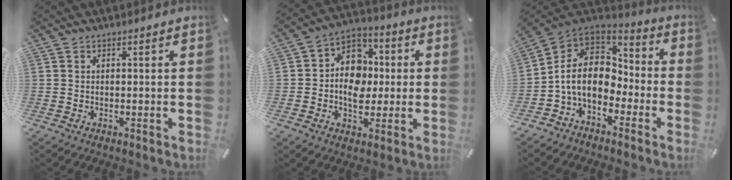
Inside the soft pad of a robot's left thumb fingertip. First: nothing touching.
{"total": 11.5, "force": [-2.1, 9.4, 6.4], "torque": [-0.106, 0.026, -0.035]}
{"total": 11.4, "force": [-2.8, 8.9, 6.6], "torque": [-0.156, 0.016, -0.052]}